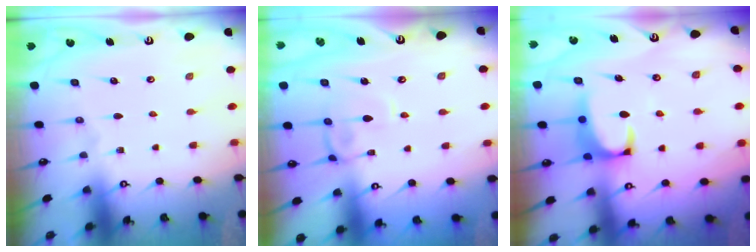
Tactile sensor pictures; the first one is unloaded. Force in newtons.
{"total": 1.5, "press": 1.4, "slide": 0.5}
{"total": 2.2, "press": 2.0, "slide": 0.9}